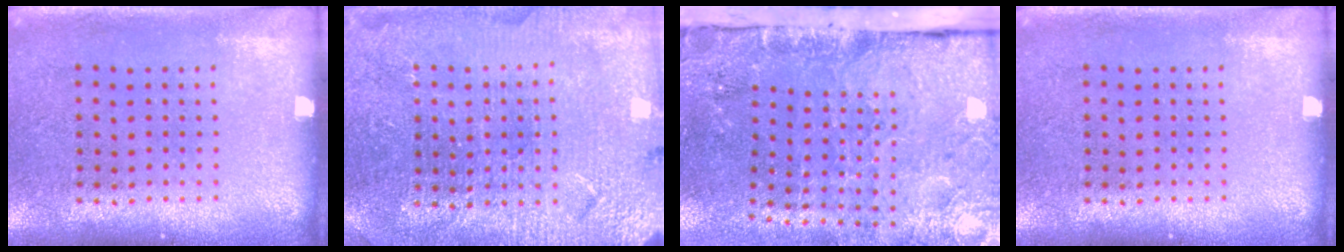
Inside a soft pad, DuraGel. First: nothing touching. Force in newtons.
{"total": 4.0, "press": 3.8, "slide": 1.0}
{"total": 4.7, "press": 3.7, "slide": 2.8}
{"total": 0.0}